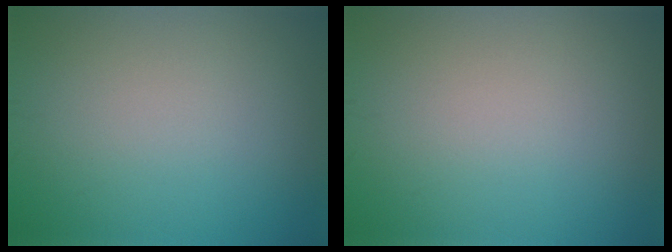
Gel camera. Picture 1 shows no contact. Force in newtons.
{"total": 0.0}